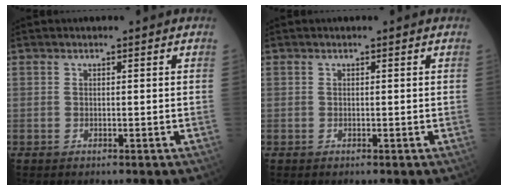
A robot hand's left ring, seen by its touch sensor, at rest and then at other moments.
{"total": 0.0}